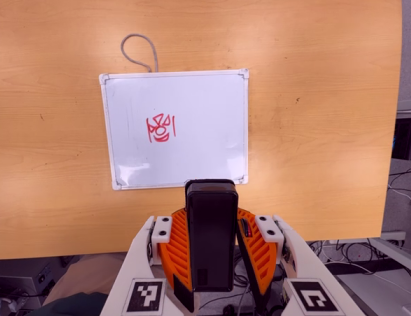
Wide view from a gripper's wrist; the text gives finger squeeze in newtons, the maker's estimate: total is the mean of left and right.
{"total": 6.6, "left": 5.2, "right": 8.1}